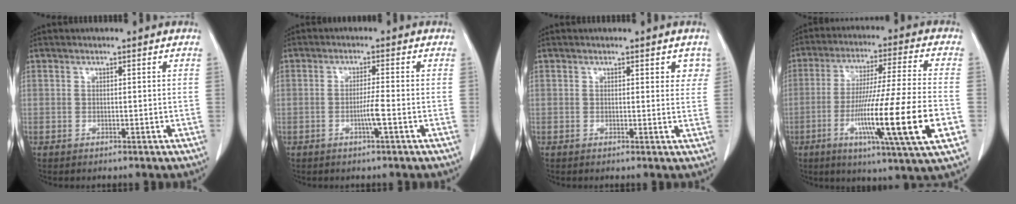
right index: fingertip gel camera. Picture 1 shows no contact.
{"total": 2.9, "force": [-1.0, -0.5, 2.7], "torque": [-0.050, -0.003, -0.020]}
{"total": 2.5, "force": [1.3, 1.3, 1.7], "torque": [-0.007, 0.000, 0.010]}
{"total": 19.4, "force": [-5.8, -0.7, 18.5], "torque": [-0.315, -0.025, -0.100]}